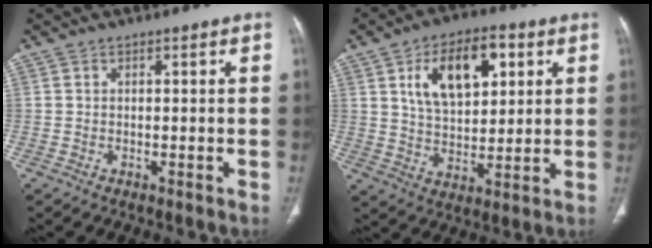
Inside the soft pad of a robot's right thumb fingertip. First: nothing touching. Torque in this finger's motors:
{"motor_torque": [0.35, 0.45, 0.31, 0.31, 0.30]}